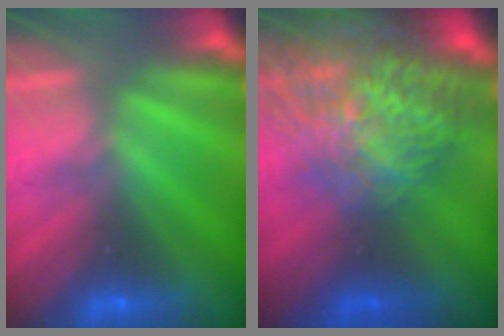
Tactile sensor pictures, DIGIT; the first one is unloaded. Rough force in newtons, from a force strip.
{"total": 7.2}